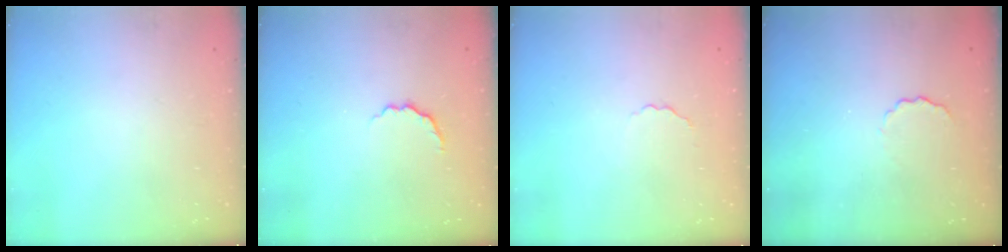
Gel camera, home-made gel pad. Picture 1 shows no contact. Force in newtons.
{"total": 3.4, "press": 3.3, "slide": 0.8}
{"total": 2.4, "press": 2.3, "slide": 0.7}
{"total": 3.5, "press": 3.4, "slide": 0.8}